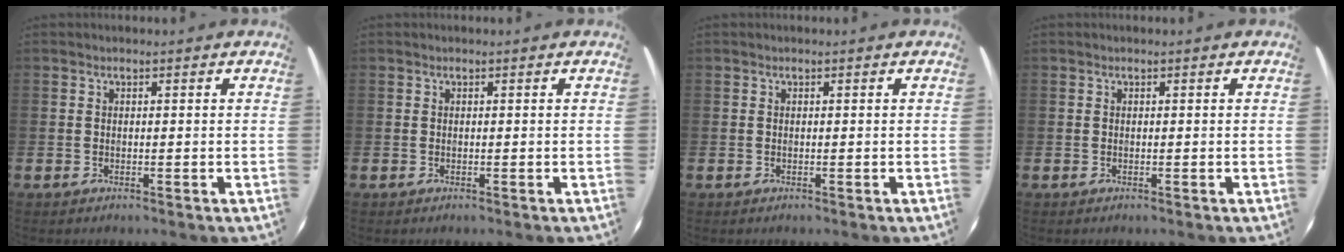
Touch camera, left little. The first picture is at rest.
{"total": 0.0}
{"total": 0.0}
{"total": 0.0}